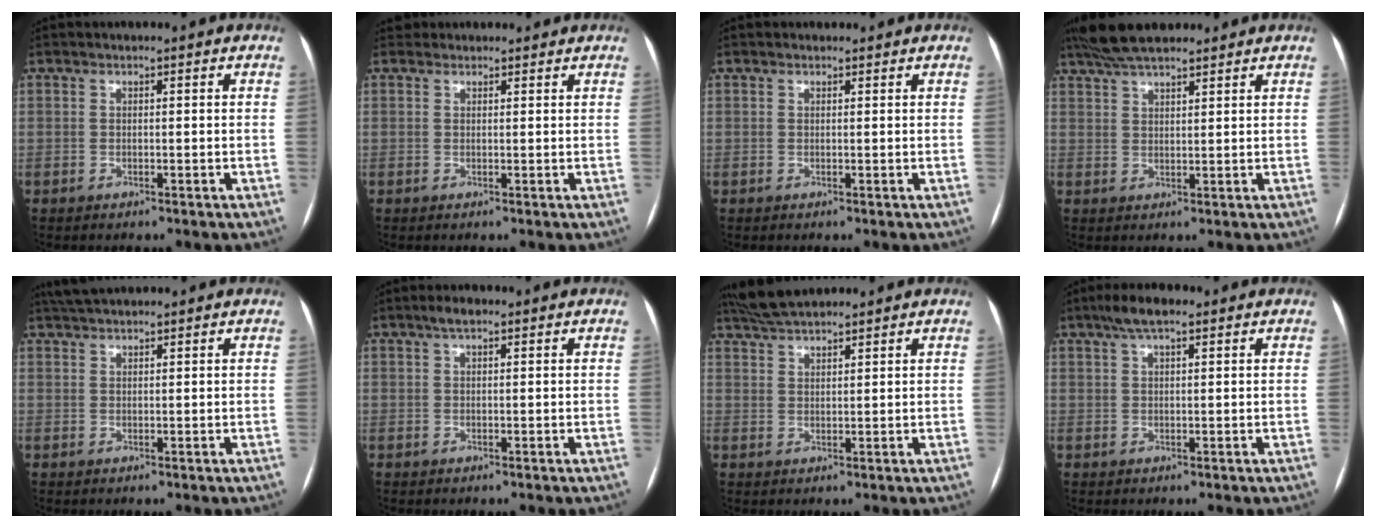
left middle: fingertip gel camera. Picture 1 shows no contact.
{"total": 2.8, "force": [2.5, 1.2, -0.3], "torque": [0.012, 0.020, 0.027]}
{"total": 0.8, "force": [0.7, 0.4, 0.0], "torque": [-0.003, 0.008, 0.010]}
{"total": 9.1, "force": [7.7, 2.0, 4.4], "torque": [-0.074, 0.036, 0.134]}
{"total": 4.9, "force": [4.3, 0.8, 2.1], "torque": [-0.036, 0.036, 0.078]}
{"total": 2.2, "force": [1.4, 0.7, 1.5], "torque": [-0.030, 0.013, 0.024]}
{"total": 6.3, "force": [5.8, 0.7, 2.4], "torque": [-0.050, 0.030, 0.110]}
{"total": 4.9, "force": [3.3, 1.3, 3.4], "torque": [-0.068, 0.022, 0.055]}